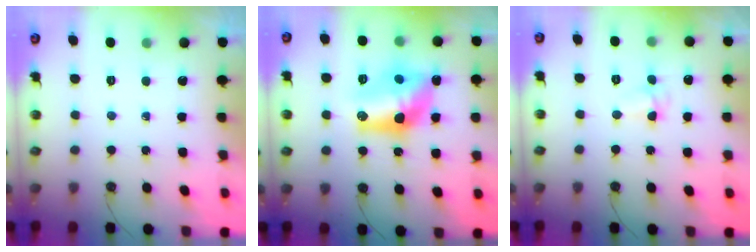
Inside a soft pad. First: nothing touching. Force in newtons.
{"total": 13.7, "press": 13.6, "slide": 0.9}
{"total": 3.6, "press": 3.4, "slide": 1.2}